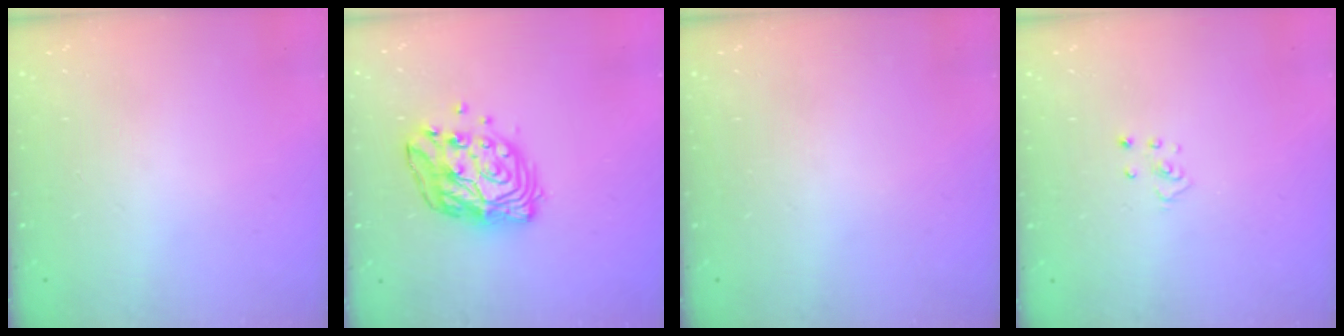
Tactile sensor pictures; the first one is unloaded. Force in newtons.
{"total": 14.1, "press": 14.0, "slide": 1.3}
{"total": 0.0}
{"total": 2.3, "press": 2.3, "slide": 0.2}